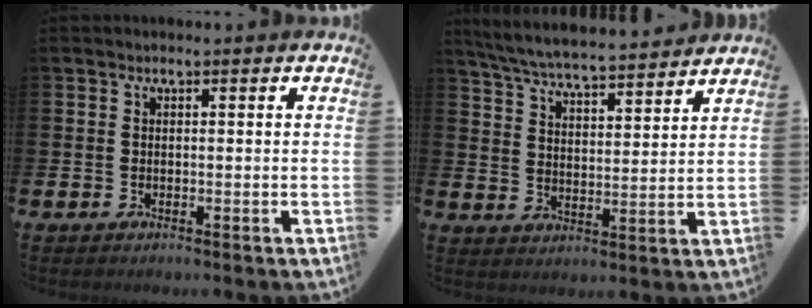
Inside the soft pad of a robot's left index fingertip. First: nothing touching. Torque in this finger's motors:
{"motor_torque": [0.94, -1.20, 0.70, 0.15]}